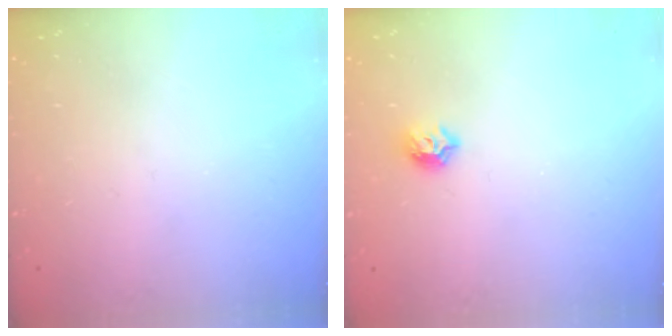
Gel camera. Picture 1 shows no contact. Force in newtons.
{"total": 6.3, "press": 6.2, "slide": 0.9}